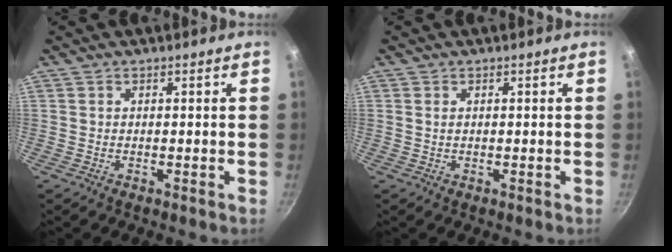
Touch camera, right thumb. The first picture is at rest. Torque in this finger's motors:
{"motor_torque": [-0.19, 0.06, -0.14, -0.11, -0.04]}